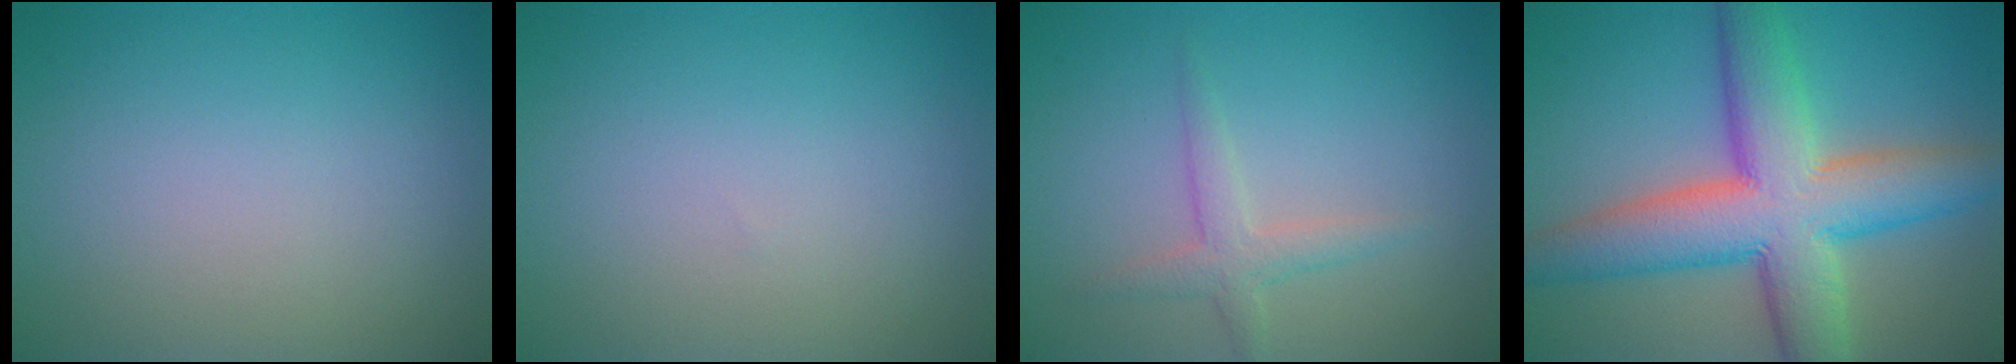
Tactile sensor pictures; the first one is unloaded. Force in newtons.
{"total": 0.0}
{"total": 2.1, "press": 2.1, "slide": 0.1}
{"total": 10.8, "press": 10.8, "slide": 0.5}